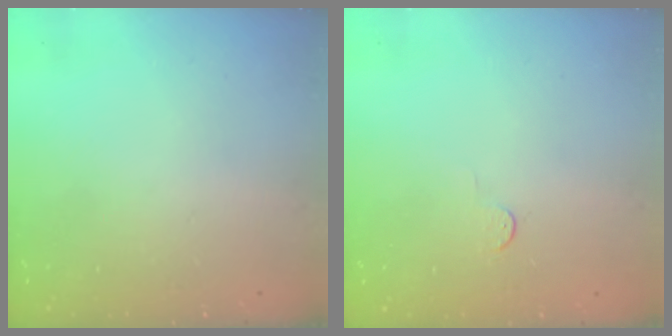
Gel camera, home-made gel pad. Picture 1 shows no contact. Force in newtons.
{"total": 2.8, "press": 2.8, "slide": 0.4}